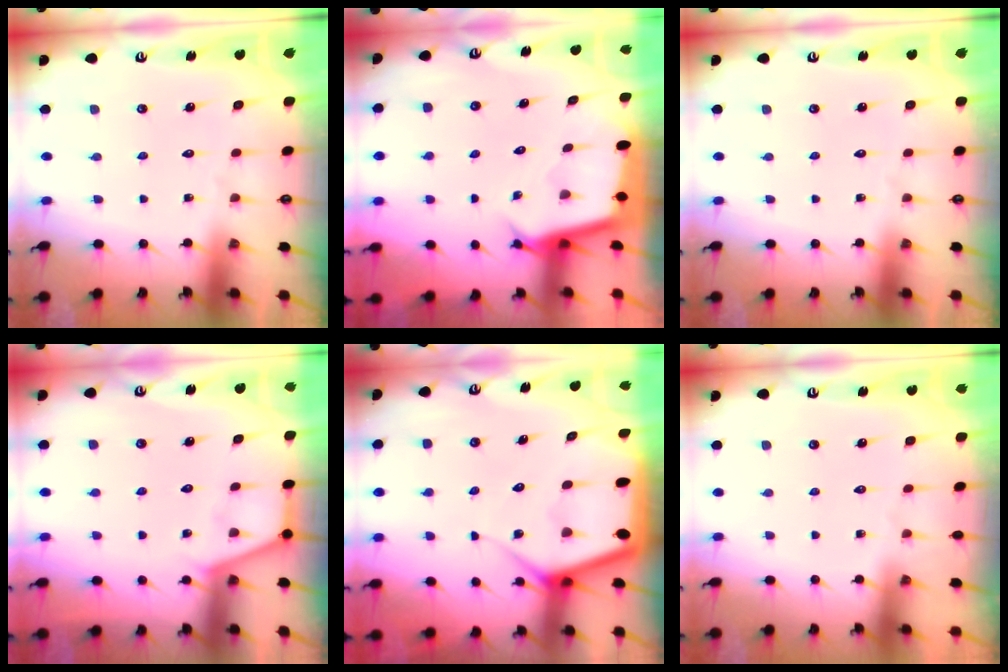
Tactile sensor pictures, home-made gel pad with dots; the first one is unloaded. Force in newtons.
{"total": 3.0, "press": 3.0, "slide": 0.2}
{"total": 0.0}
{"total": 5.8, "press": 5.8, "slide": 0.3}
{"total": 8.1, "press": 8.1, "slide": 0.7}
{"total": 0.0}